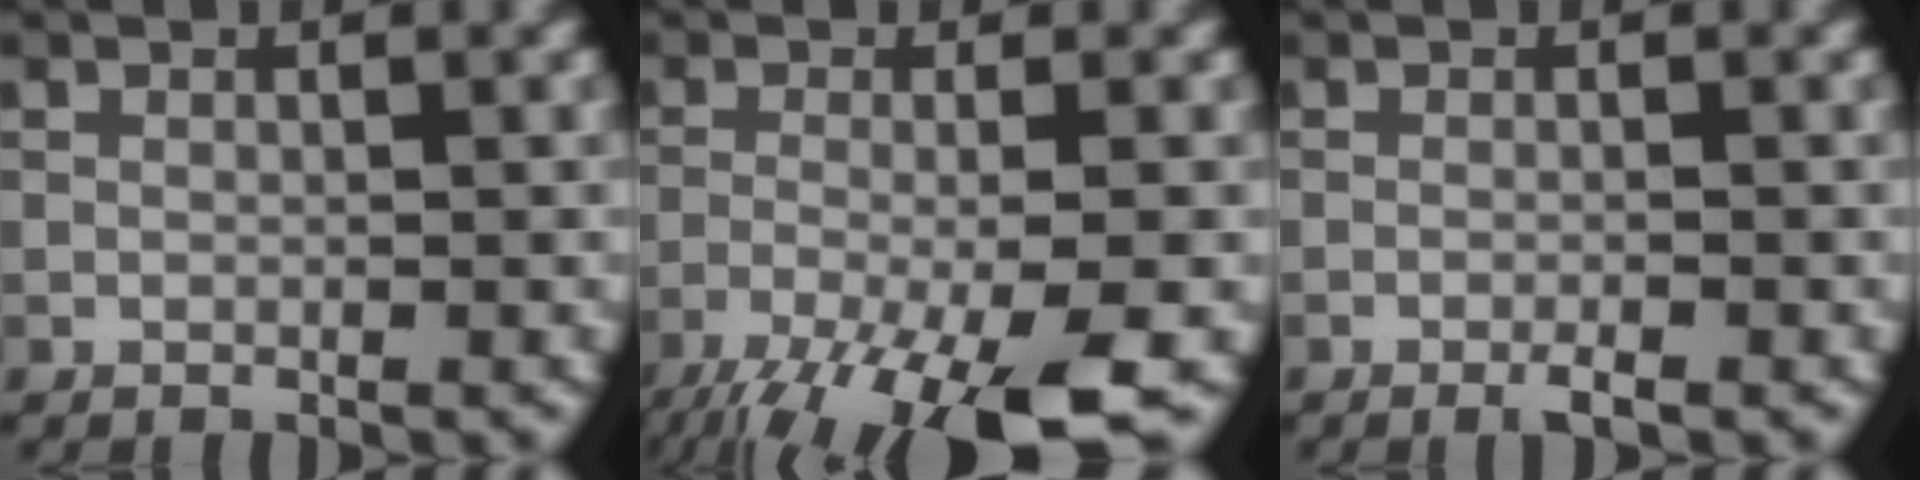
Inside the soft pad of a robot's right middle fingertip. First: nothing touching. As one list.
[{"total": 10.5, "force": [-6.3, 2.4, 8.0], "torque": [-0.138, -0.014, -0.109]}, {"total": 1.2, "force": [-0.8, 0.1, 0.9], "torque": [-0.015, -0.002, -0.016]}]